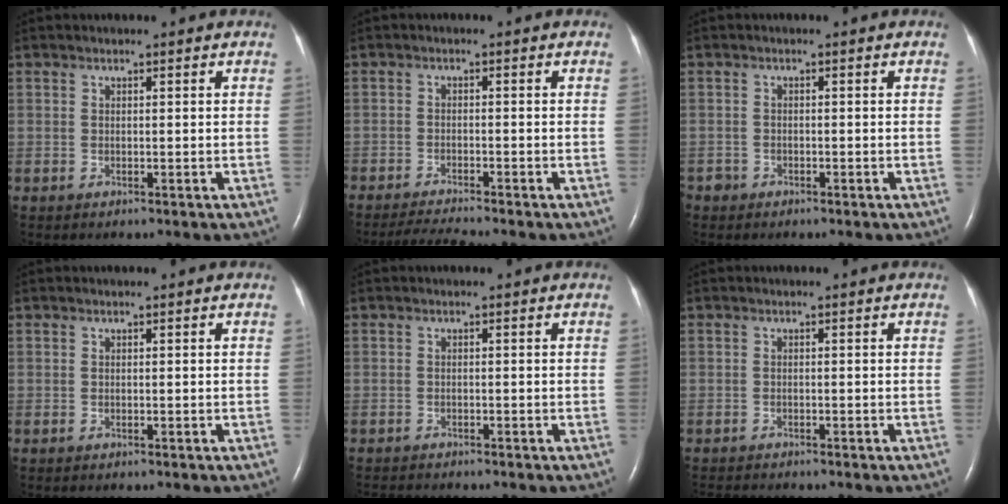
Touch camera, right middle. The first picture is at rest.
{"total": 4.2, "force": [-3.9, -0.9, 1.3], "torque": [-0.028, -0.020, -0.069]}
{"total": 1.3, "force": [-1.0, 0.9, -0.2], "torque": [-0.003, 0.004, -0.020]}
{"total": 0.0}
{"total": 3.5, "force": [-3.3, 0.3, 1.1], "torque": [-0.012, -0.011, -0.049]}
{"total": 3.5, "force": [-3.3, 0.2, 1.2], "torque": [-0.014, -0.010, -0.050]}